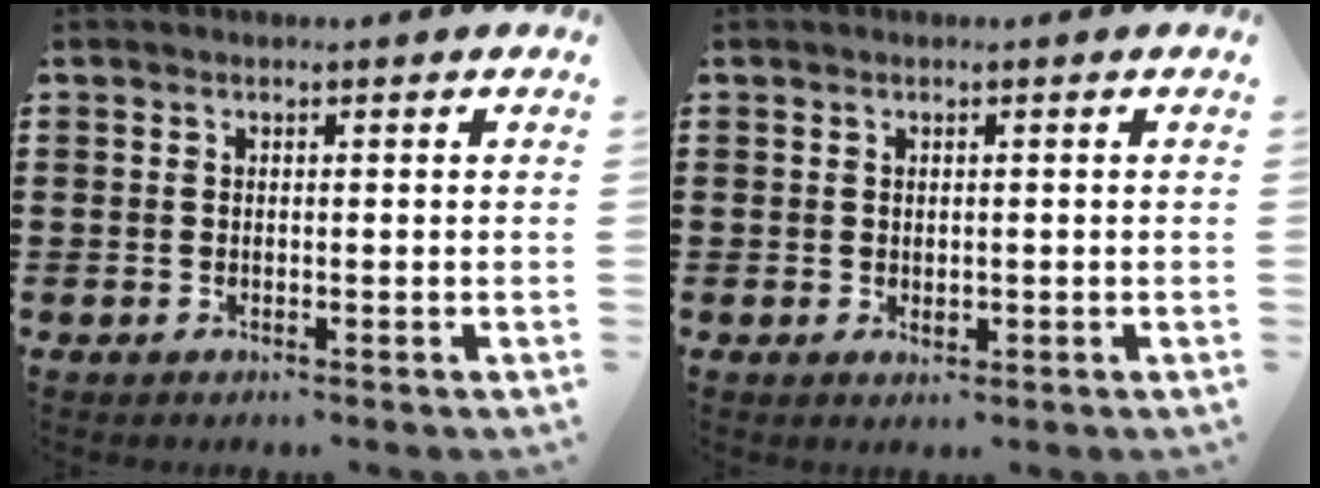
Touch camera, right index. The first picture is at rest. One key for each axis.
{"total": 0.8, "fx": 0.1, "fy": 0.6, "fz": 0.5, "tx": -0.010, "ty": 0.004, "tz": 0.001}